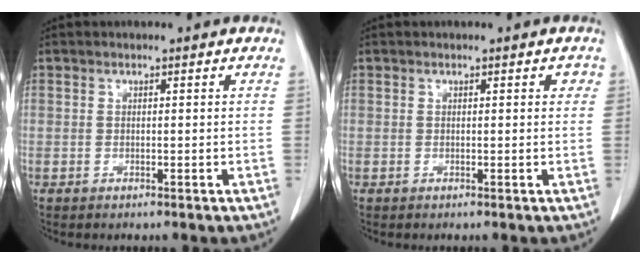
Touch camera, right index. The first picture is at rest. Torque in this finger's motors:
{"motor_torque": [0.12, -0.05, 0.05, 0.00]}